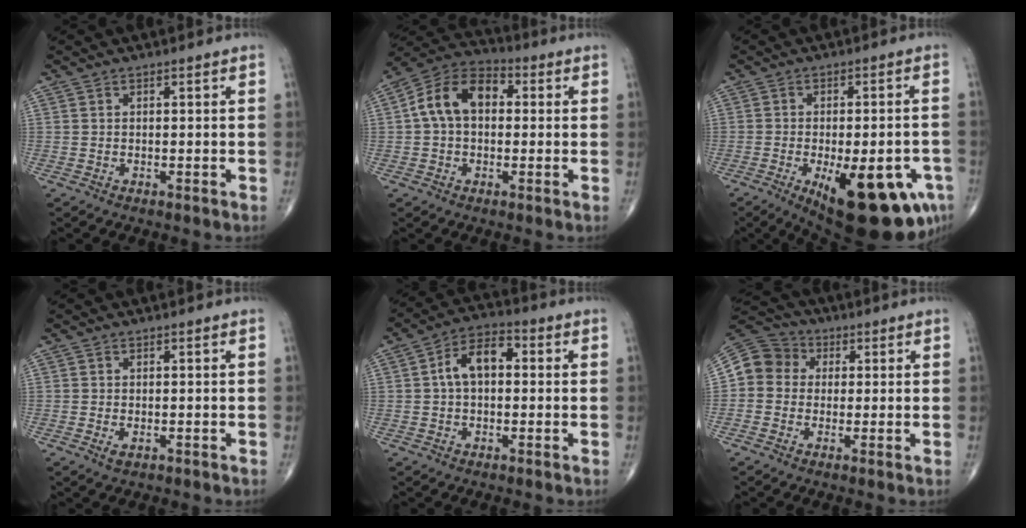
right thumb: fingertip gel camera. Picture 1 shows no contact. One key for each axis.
{"total": 11.7, "fx": 1.4, "fy": 7.8, "fz": 8.6, "tx": -0.145, "ty": 0.035, "tz": 0.011}
{"total": 21.0, "fx": -8.7, "fy": 8.0, "fz": 17.4, "tx": -0.183, "ty": 0.001, "tz": -0.102}
{"total": 1.5, "fx": -0.5, "fy": 0.8, "fz": 1.1, "tx": -0.023, "ty": -0.004, "tz": -0.007}
{"total": 8.2, "fx": 0.8, "fy": 5.0, "fz": 6.5, "tx": -0.106, "ty": 0.029, "tz": 0.004}
{"total": 8.4, "fx": 0.6, "fy": 7.7, "fz": 3.4, "tx": -0.045, "ty": 0.025, "tz": -0.002}